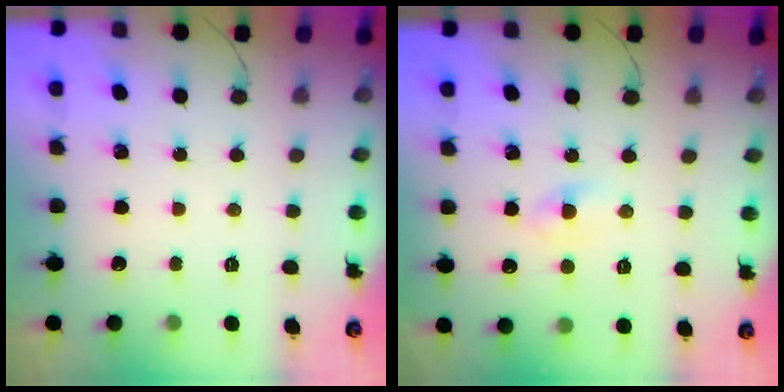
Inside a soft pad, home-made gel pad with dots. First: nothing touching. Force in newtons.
{"total": 2.1, "press": 1.8, "slide": 1.0}